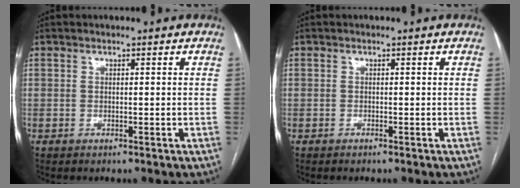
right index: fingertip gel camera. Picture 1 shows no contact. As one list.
[{"total": 0.0}]